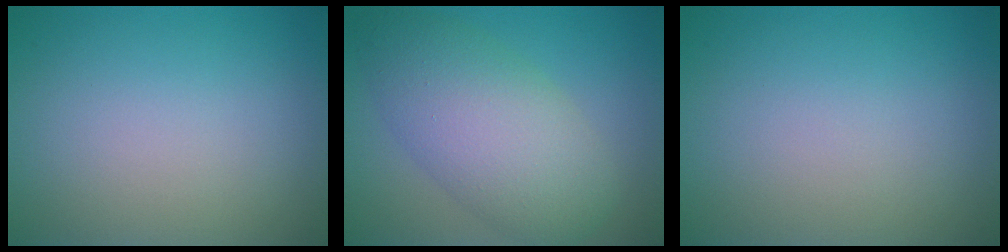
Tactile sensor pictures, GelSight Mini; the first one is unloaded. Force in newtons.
{"total": 7.5, "press": 7.5, "slide": 0.1}
{"total": 0.0}